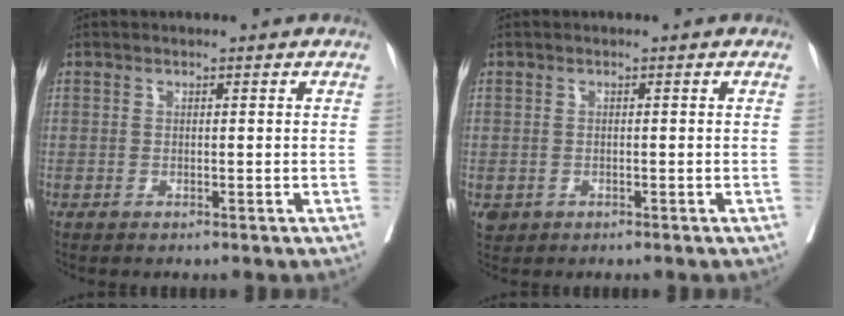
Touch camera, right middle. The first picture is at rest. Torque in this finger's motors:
{"motor_torque": [1.11, -0.85, 0.33, 0.11]}